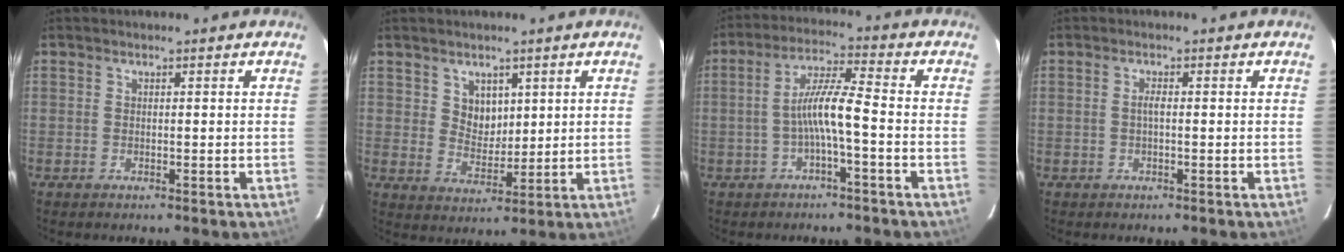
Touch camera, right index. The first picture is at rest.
{"total": 5.0, "force": [2.4, 3.9, 2.0], "torque": [-0.028, 0.002, 0.051]}
{"total": 6.6, "force": [-2.2, 0.2, 6.3], "torque": [-0.132, 0.014, -0.038]}
{"total": 1.2, "force": [-0.1, 0.2, 1.1], "torque": [-0.022, 0.004, -0.004]}